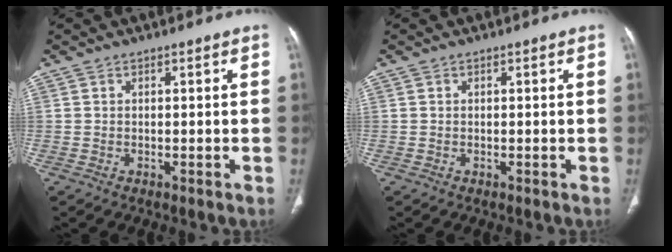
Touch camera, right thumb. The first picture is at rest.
{"total": 0.0}